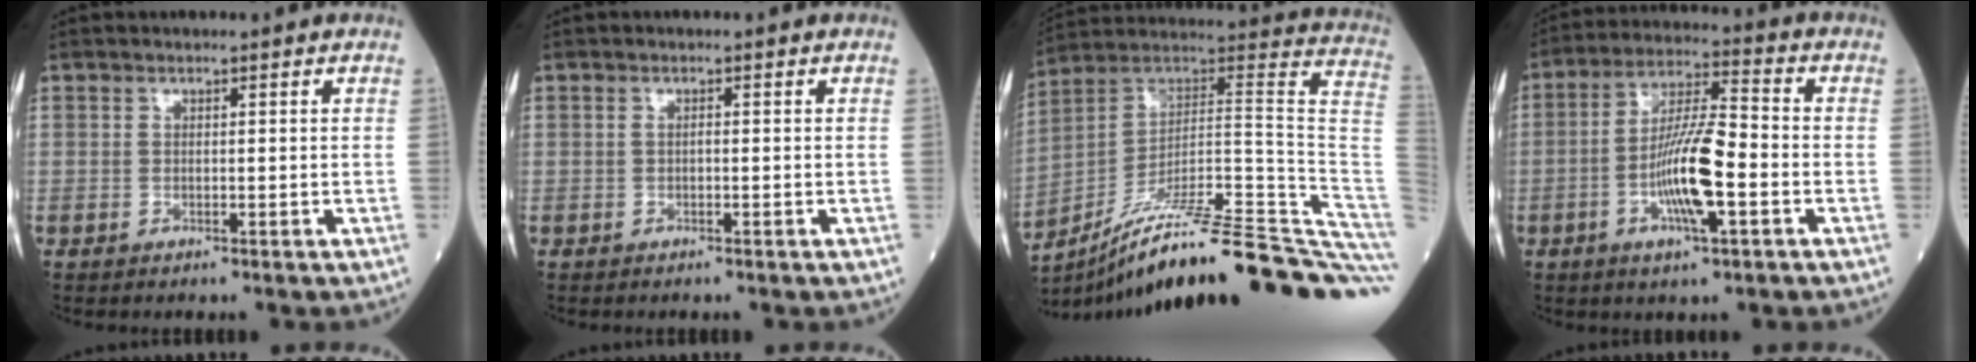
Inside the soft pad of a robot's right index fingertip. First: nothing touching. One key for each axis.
{"total": 0.6, "fx": -0.1, "fy": 0.2, "fz": 0.6, "tx": -0.011, "ty": 0.001, "tz": -0.001}
{"total": 32.1, "fx": -24.0, "fy": 0.9, "fz": 21.4, "tx": -0.169, "ty": 0.022, "tz": -0.350}
{"total": 11.1, "fx": -3.2, "fy": 1.7, "fz": 10.5, "tx": -0.196, "ty": 0.002, "tz": -0.061}